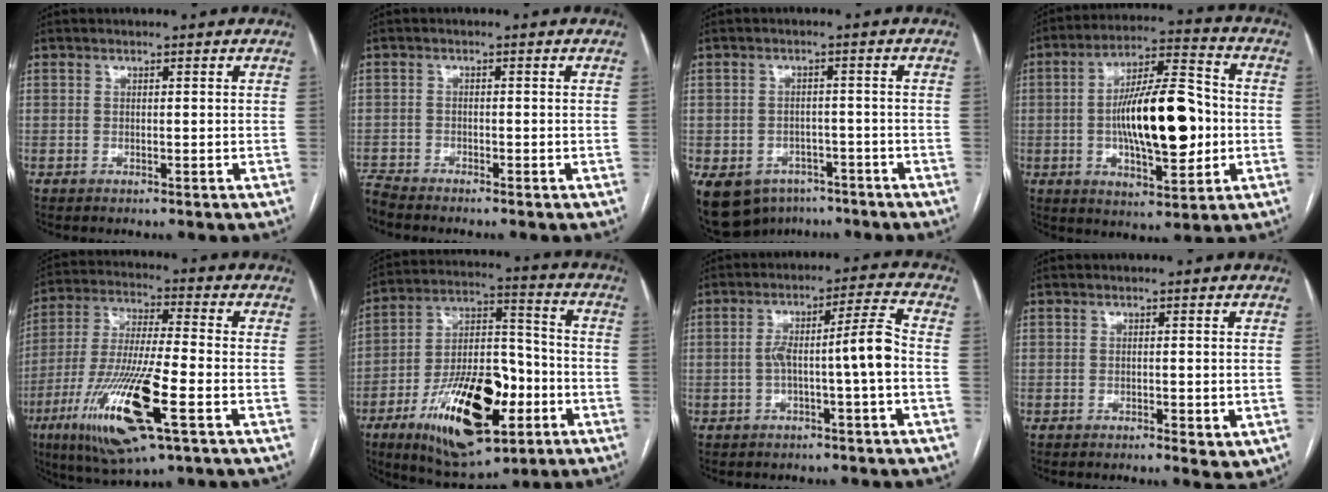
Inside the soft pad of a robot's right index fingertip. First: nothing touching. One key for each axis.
{"total": 2.3, "fx": -2.3, "fy": -0.1, "fz": 0.1, "tx": -0.004, "ty": -0.013, "tz": -0.045}
{"total": 13.3, "fx": -8.0, "fy": 9.6, "fz": 4.7, "tx": -0.117, "ty": -0.002, "tz": -0.100}
{"total": 16.8, "fx": -1.3, "fy": 5.1, "fz": 15.9, "tx": -0.274, "ty": 0.016, "tz": -0.018}
{"total": 18.1, "fx": -7.1, "fy": 2.1, "fz": 16.5, "tx": -0.345, "ty": -0.034, "tz": -0.128}
{"total": 21.2, "fx": -8.6, "fy": 8.3, "fz": 17.5, "tx": -0.323, "ty": 0.000, "tz": -0.135}
{"total": 7.4, "fx": -1.7, "fy": -0.5, "fz": 7.1, "tx": -0.119, "ty": 0.026, "tz": -0.021}
{"total": 2.9, "fx": -1.0, "fy": 0.9, "fz": 2.5, "tx": -0.033, "ty": -0.003, "tz": -0.010}